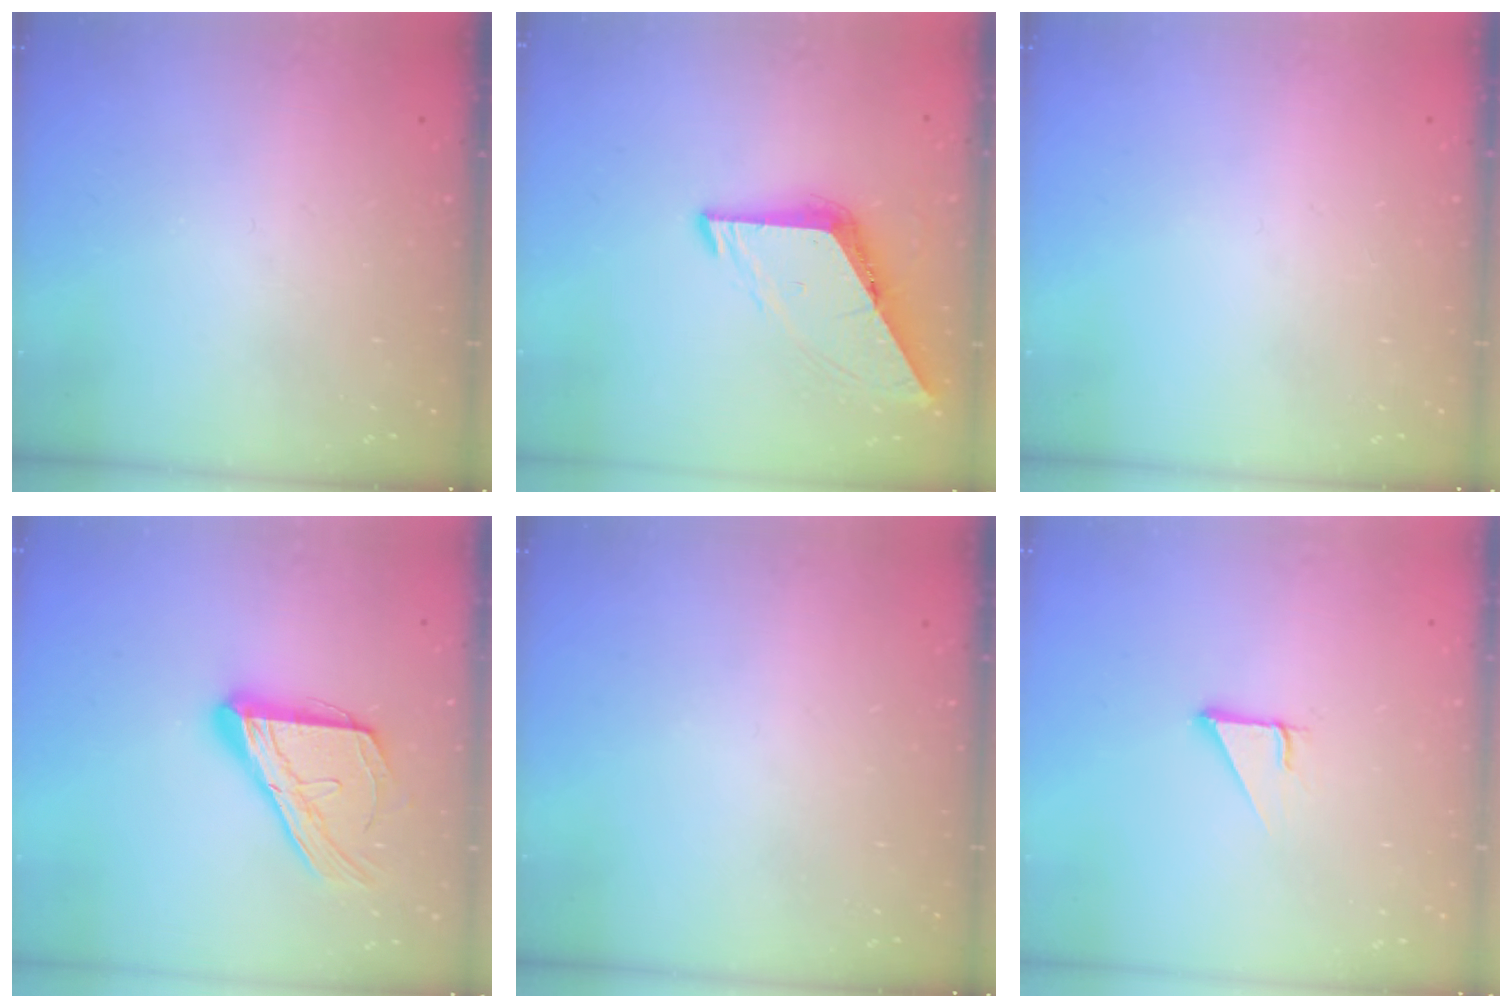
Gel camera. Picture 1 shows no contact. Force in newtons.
{"total": 7.0, "press": 7.0, "slide": 0.5}
{"total": 0.0}
{"total": 15.8, "press": 15.7, "slide": 1.0}
{"total": 0.0}
{"total": 2.9, "press": 2.9, "slide": 0.1}